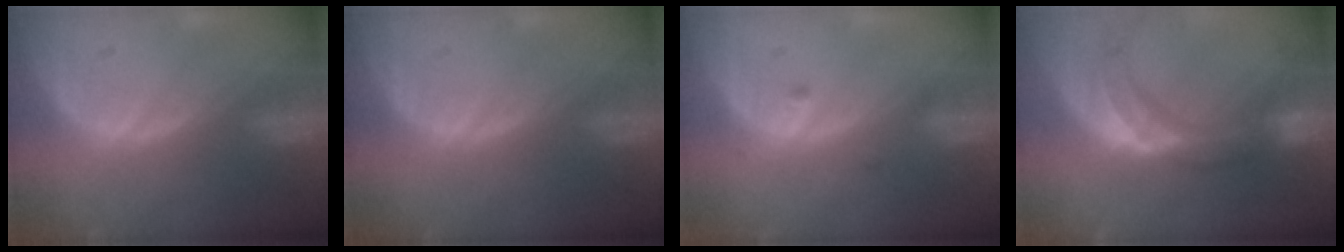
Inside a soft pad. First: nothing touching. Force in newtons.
{"total": 0.0}
{"total": 1.1, "press": 1.1, "slide": 0.1}
{"total": 11.5, "press": 9.7, "slide": 6.1}